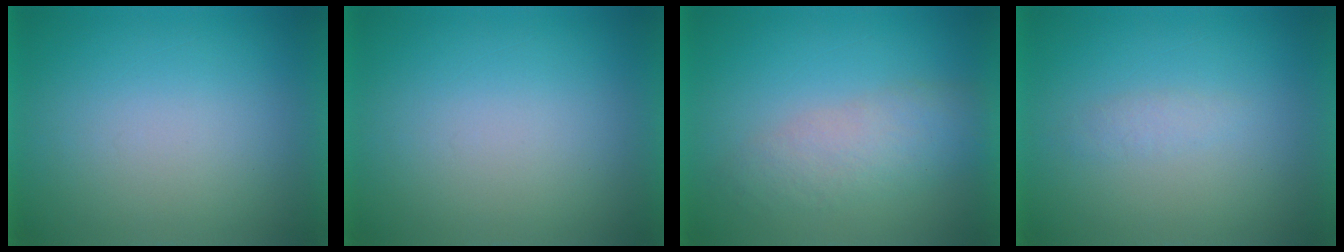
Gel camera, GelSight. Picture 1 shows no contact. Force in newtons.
{"total": 0.0}
{"total": 2.9}
{"total": 1.3}